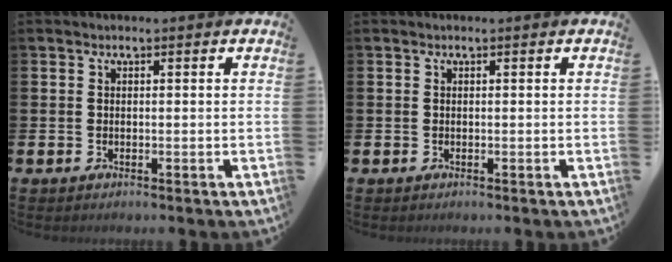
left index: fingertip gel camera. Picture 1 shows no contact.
{"total": 0.0}